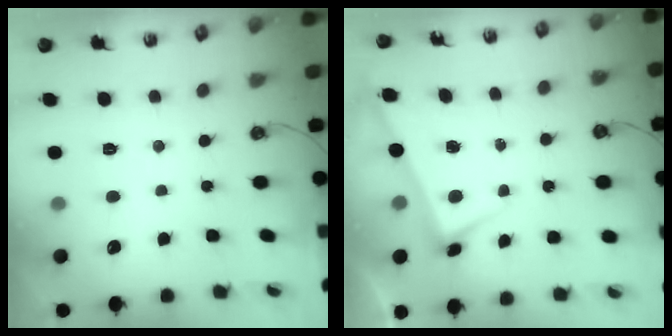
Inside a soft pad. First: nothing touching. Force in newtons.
{"total": 2.9, "press": 2.8, "slide": 0.5}